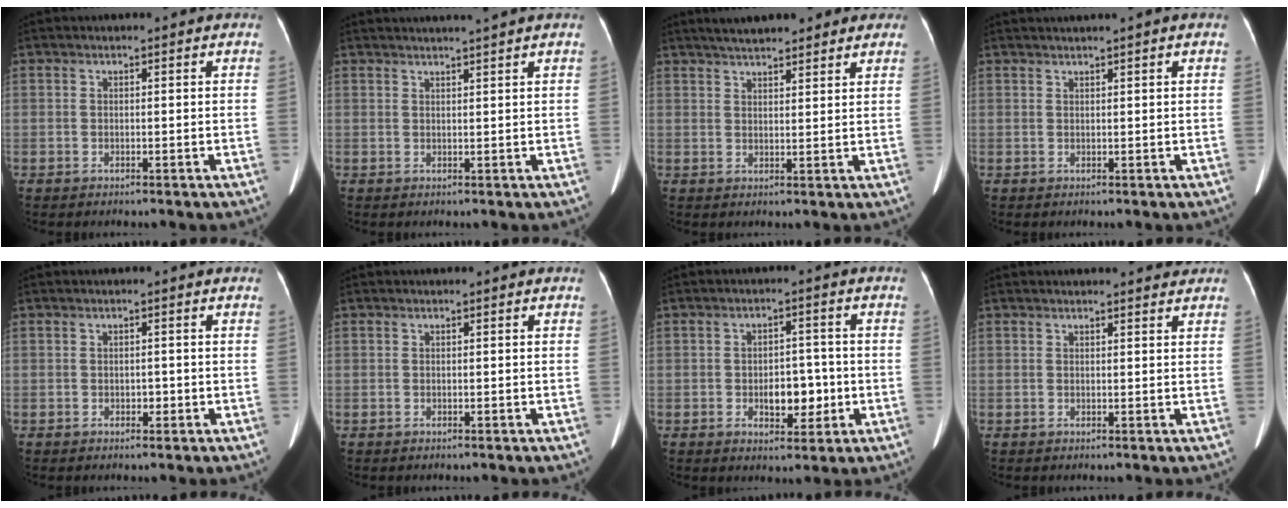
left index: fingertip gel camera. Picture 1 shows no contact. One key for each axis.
{"total": 4.0, "fx": 3.5, "fy": -1.1, "fz": 1.7, "tx": -0.016, "ty": 0.011, "tz": 0.045}
{"total": 10.1, "fx": 8.5, "fy": 2.3, "fz": 4.9, "tx": -0.061, "ty": 0.027, "tz": 0.114}
{"total": 1.8, "fx": 1.4, "fy": -0.5, "fz": 1.1, "tx": -0.018, "ty": 0.015, "tz": 0.029}
{"total": 0.9, "fx": -0.4, "fy": 0.6, "fz": 0.6, "tx": -0.008, "ty": 0.002, "tz": -0.007}
{"total": 0.0}
{"total": 5.4, "fx": -1.3, "fy": 3.0, "fz": 4.3, "tx": -0.060, "ty": 0.006, "tz": -0.015}
{"total": 4.1, "fx": 3.9, "fy": 0.4, "fz": 1.2, "tx": -0.015, "ty": 0.006, "tz": 0.038}